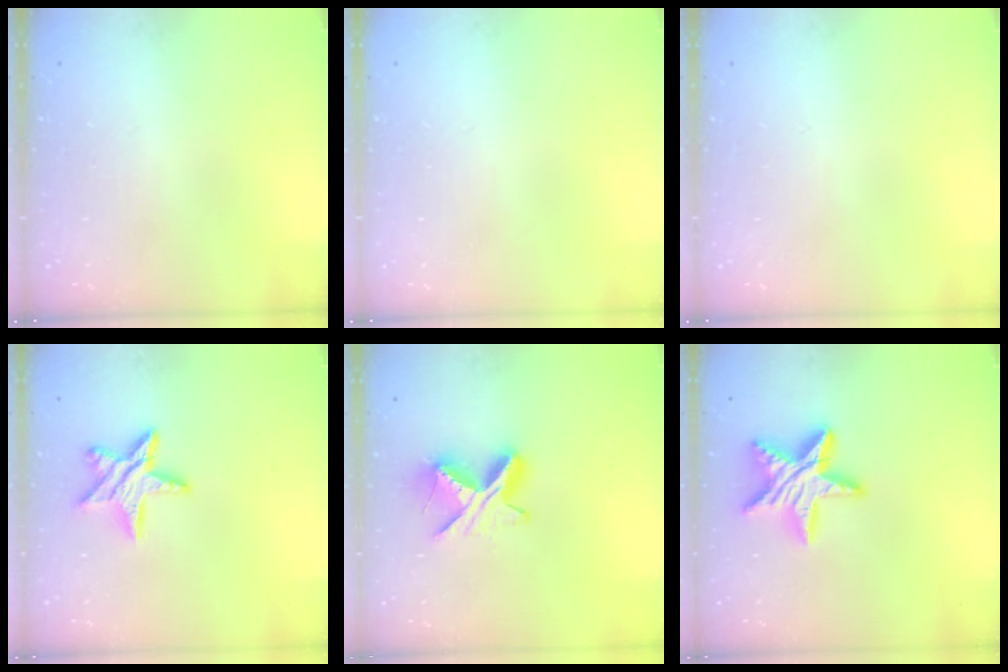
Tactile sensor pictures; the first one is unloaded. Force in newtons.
{"total": 0.0}
{"total": 0.0}
{"total": 10.8, "press": 10.7, "slide": 0.8}
{"total": 8.7, "press": 8.7, "slide": 0.2}
{"total": 15.4, "press": 15.4, "slide": 0.8}